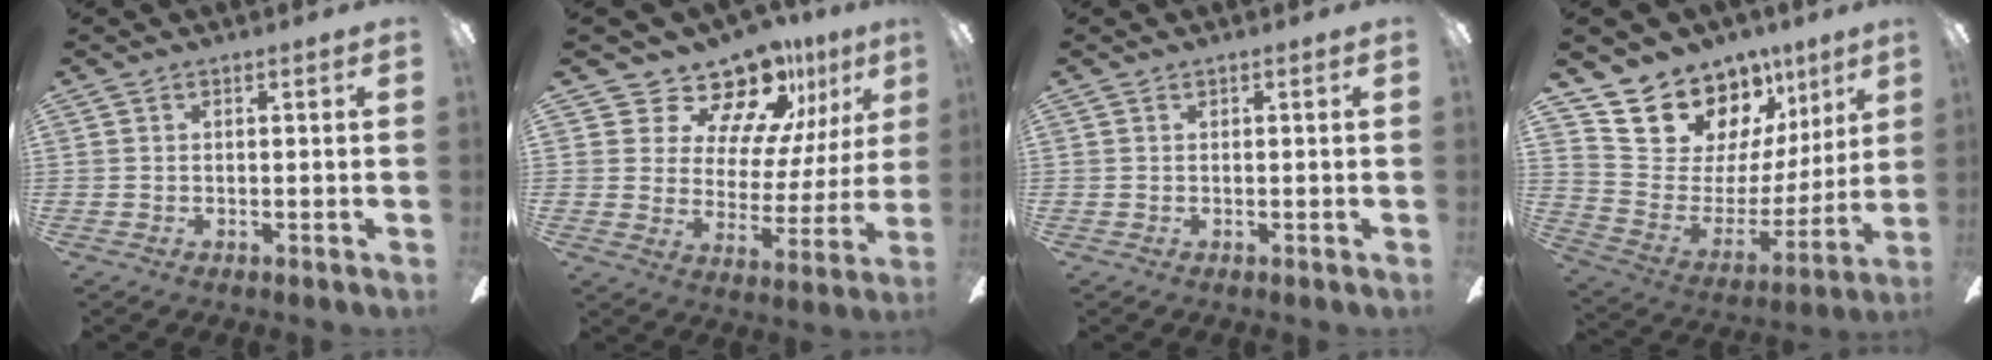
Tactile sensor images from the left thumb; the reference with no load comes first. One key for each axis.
{"total": 16.6, "fx": 14.0, "fy": 6.8, "fz": 5.7, "tx": -0.117, "ty": -0.110, "tz": 0.247}
{"total": 0.0}
{"total": 16.1, "fx": 12.6, "fy": 9.4, "fz": 3.6, "tx": -0.072, "ty": -0.110, "tz": 0.243}